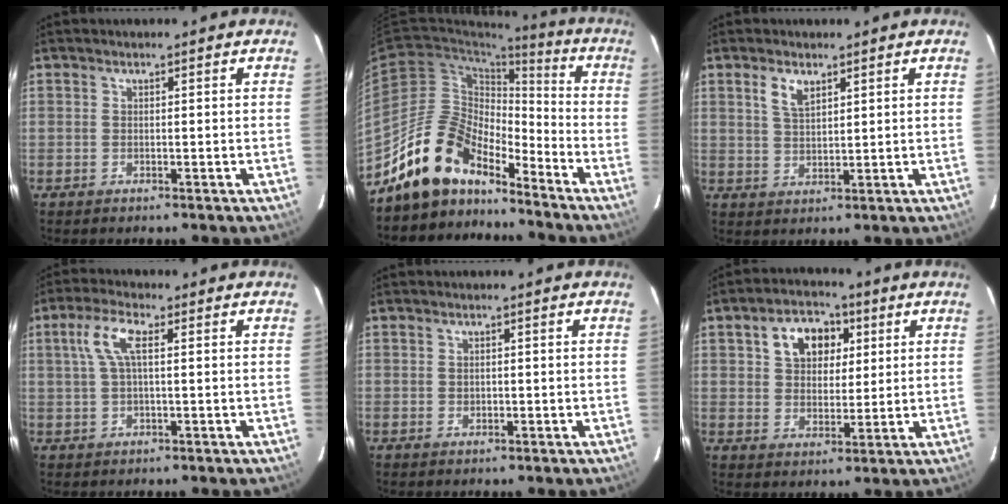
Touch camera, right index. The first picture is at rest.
{"total": 15.0, "force": [-12.6, 6.2, 5.2], "torque": [-0.108, 0.027, -0.225]}
{"total": 4.0, "force": [2.3, 1.9, 2.7], "torque": [-0.052, 0.003, 0.045]}
{"total": 6.0, "force": [1.4, 1.8, 5.5], "torque": [-0.111, 0.012, 0.029]}
{"total": 0.7, "force": [0.0, 0.7, 0.2], "torque": [0.000, 0.001, 0.001]}
{"total": 9.3, "force": [3.5, 6.7, 5.6], "torque": [-0.102, 0.029, 0.061]}